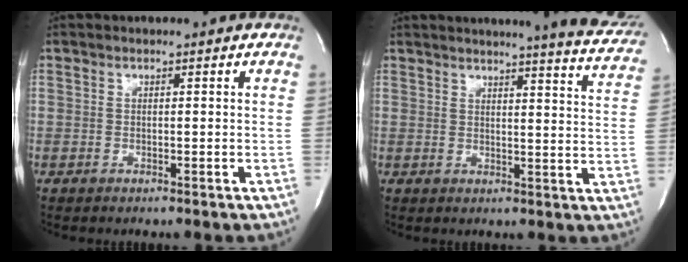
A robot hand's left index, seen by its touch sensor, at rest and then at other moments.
{"total": 13.7, "force": [12.9, 0.4, 4.9], "torque": [-0.054, -0.071, 0.126]}